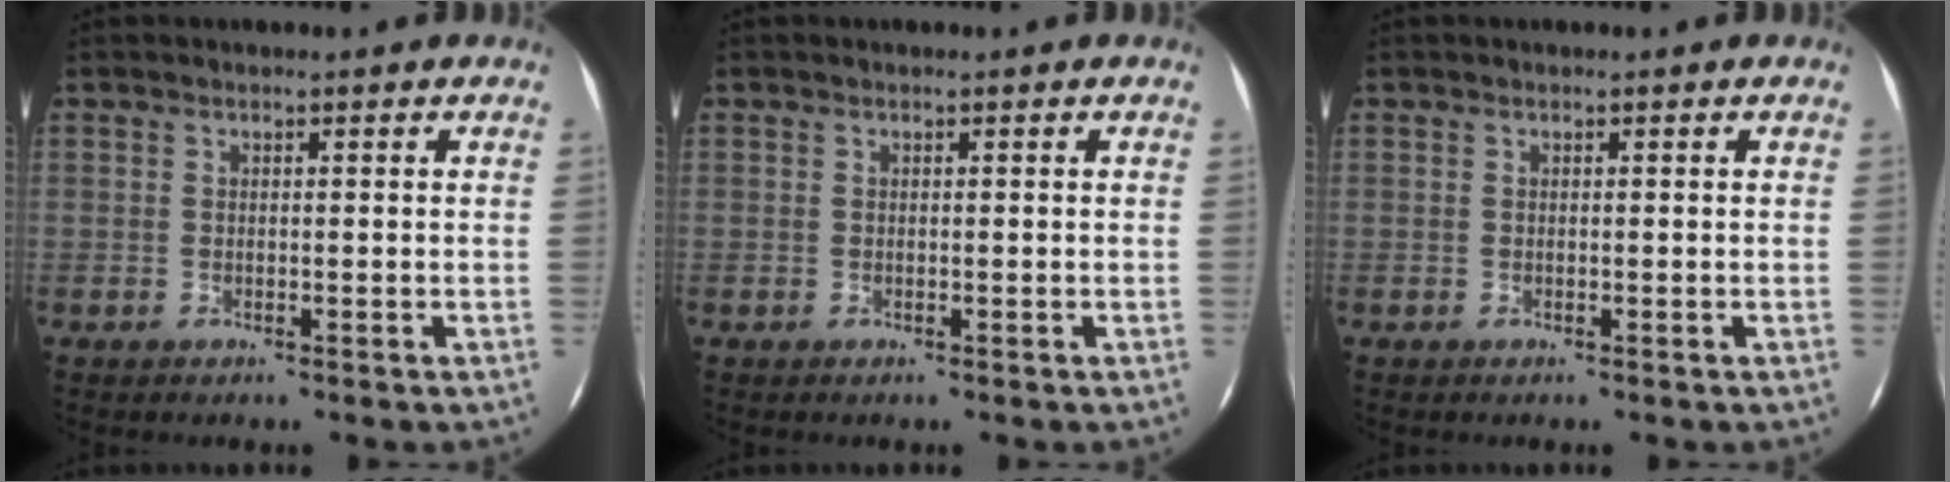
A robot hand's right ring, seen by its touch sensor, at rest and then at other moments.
{"total": 0.0}
{"total": 0.0}